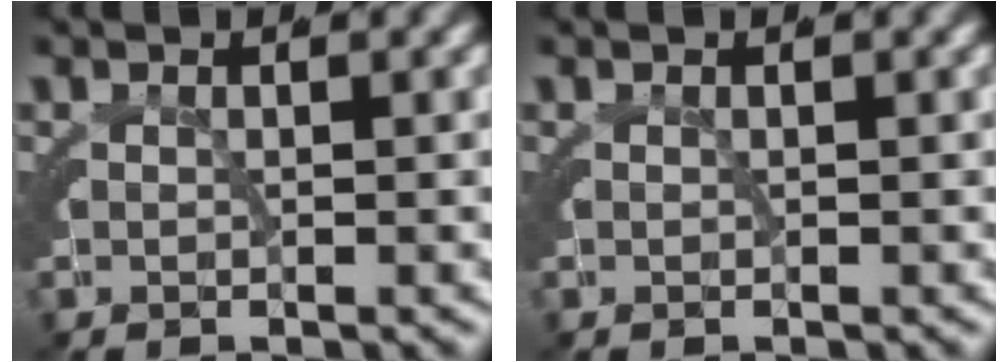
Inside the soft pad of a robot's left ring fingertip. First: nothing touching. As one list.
[{"total": 0.0}]